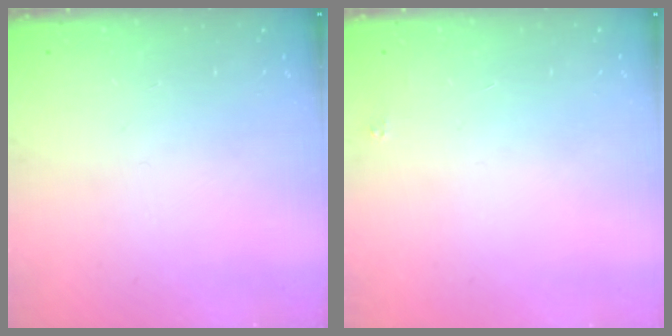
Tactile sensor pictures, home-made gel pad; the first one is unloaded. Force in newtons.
{"total": 1.8, "press": 1.7, "slide": 0.1}